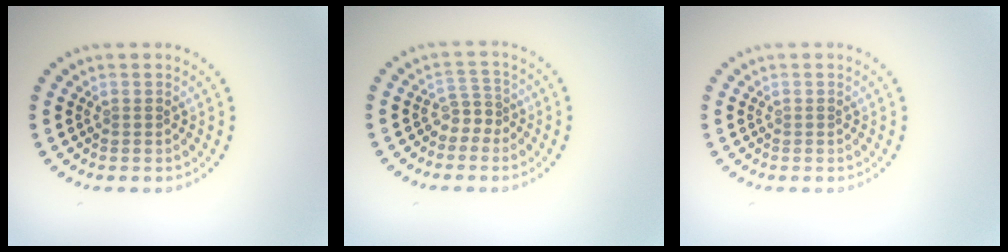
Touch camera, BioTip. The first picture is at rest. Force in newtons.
{"total": 1.9, "press": 1.3, "slide": 1.4}
{"total": 0.0}